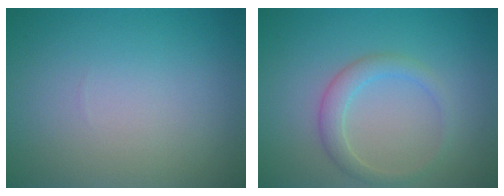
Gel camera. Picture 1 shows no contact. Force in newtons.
{"total": 2.2, "press": 2.2, "slide": 0.1}